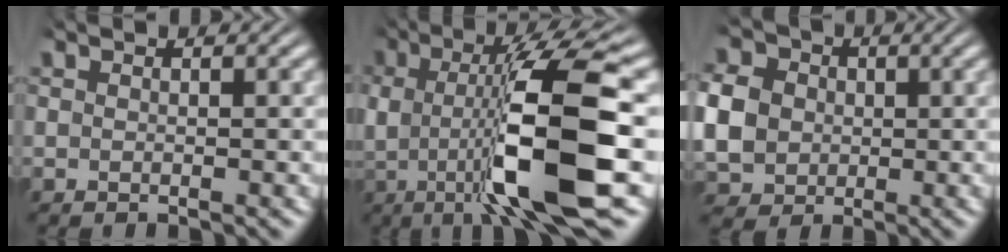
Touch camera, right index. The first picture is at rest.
{"total": 11.2, "force": [0.3, 2.6, 10.9], "torque": [-0.179, 0.003, 0.007]}
{"total": 7.5, "force": [0.7, 6.5, 3.6], "torque": [-0.080, -0.019, 0.017]}